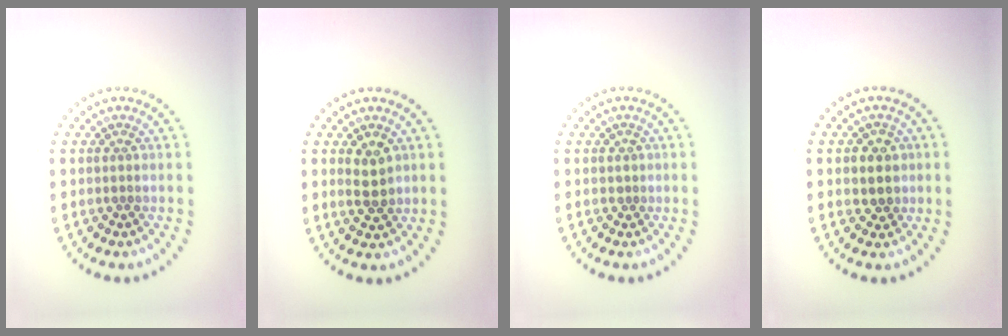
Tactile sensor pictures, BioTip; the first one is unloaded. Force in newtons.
{"total": 2.4, "press": 2.4, "slide": 0.4}
{"total": 0.5, "press": 0.2, "slide": 0.5}
{"total": 2.1, "press": 2.0, "slide": 0.7}